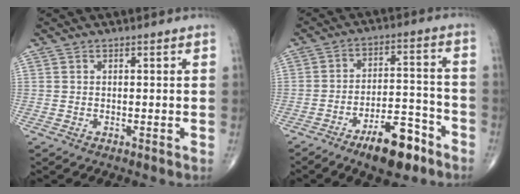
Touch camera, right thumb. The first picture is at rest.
{"total": 11.5, "force": [-7.5, 4.4, 7.5], "torque": [-0.101, 0.060, -0.122]}